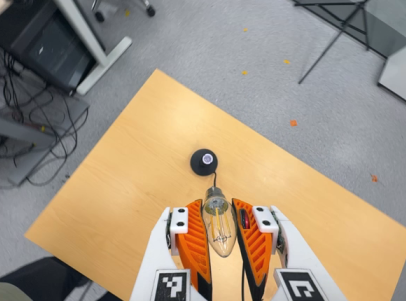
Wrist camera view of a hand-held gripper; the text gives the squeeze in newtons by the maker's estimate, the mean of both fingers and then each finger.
{"total": 20.1, "left": 22.6, "right": 17.7}